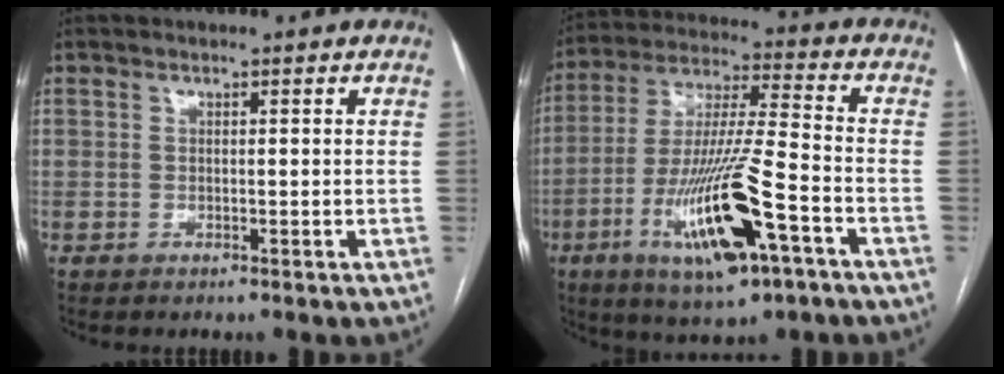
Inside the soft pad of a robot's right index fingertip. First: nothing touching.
{"total": 18.0, "force": [-7.7, 2.2, 16.1], "torque": [-0.332, -0.024, -0.131]}